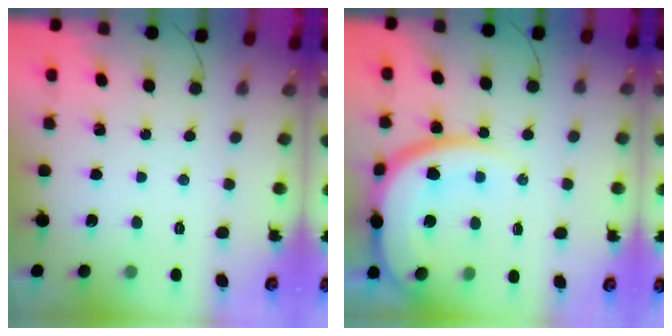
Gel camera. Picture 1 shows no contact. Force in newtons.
{"total": 16.6, "press": 16.3, "slide": 2.8}